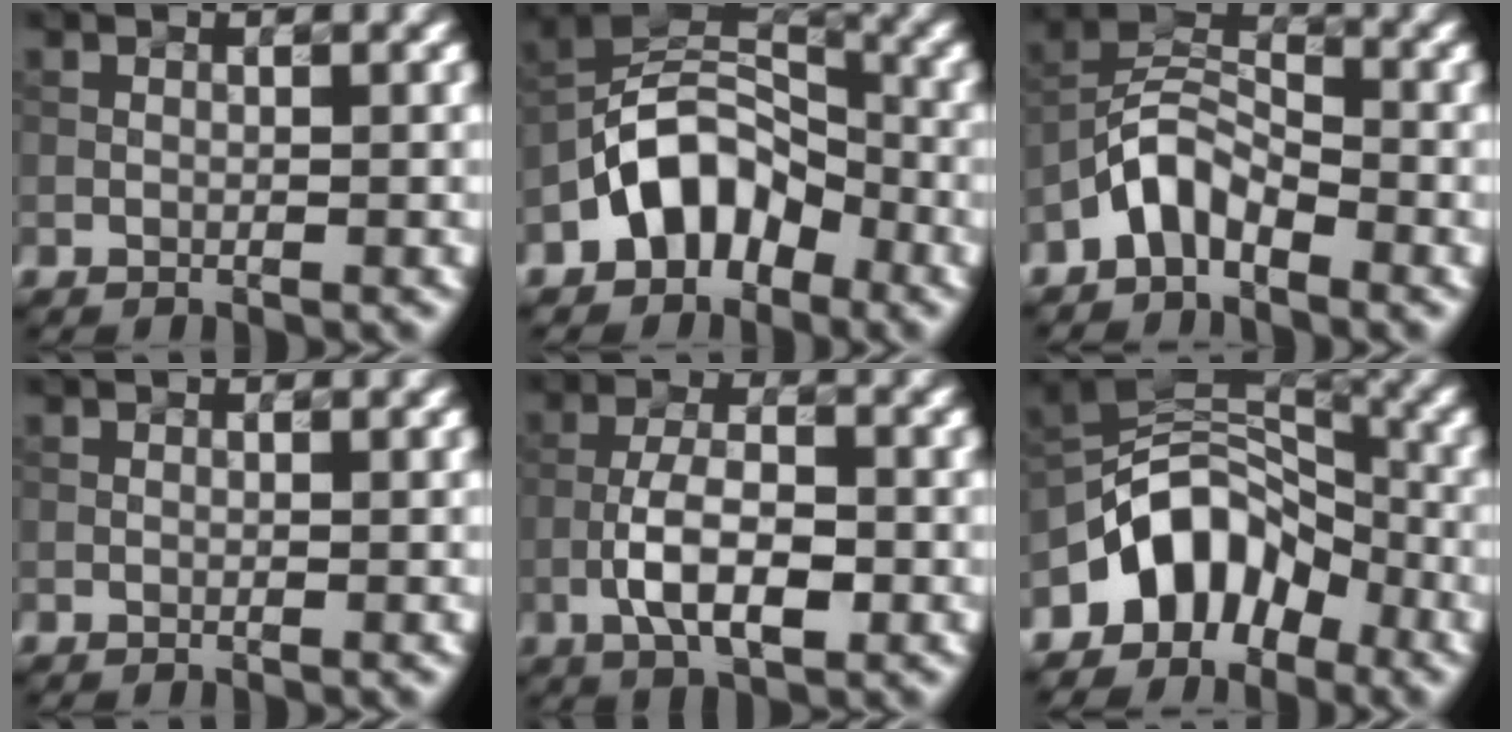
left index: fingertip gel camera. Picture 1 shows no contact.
{"total": 6.3, "force": [-3.4, 4.1, 3.4], "torque": [-0.044, 0.012, -0.073]}
{"total": 3.9, "force": [-2.7, 2.0, 2.0], "torque": [-0.036, 0.016, -0.064]}
{"total": 0.0}
{"total": 5.3, "force": [-1.8, 2.1, 4.5], "torque": [-0.082, 0.003, -0.037]}
{"total": 6.9, "force": [-3.9, 4.6, 3.4], "torque": [-0.030, 0.015, -0.083]}